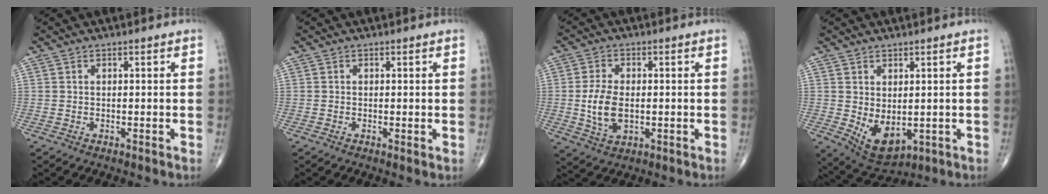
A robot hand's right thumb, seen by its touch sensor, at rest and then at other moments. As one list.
[{"total": 0.6, "force": [0.0, 0.2, 0.6], "torque": [-0.014, -0.004, -0.003]}, {"total": 7.8, "force": [-0.5, 4.5, 6.3], "torque": [-0.123, -0.005, -0.005]}, {"total": 7.8, "force": [-0.6, 4.5, 6.3], "torque": [-0.090, -0.010, 0.014]}]